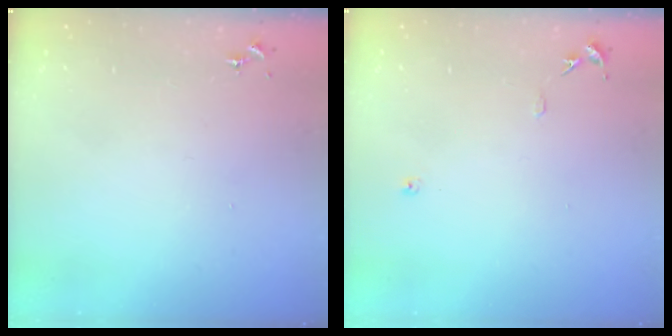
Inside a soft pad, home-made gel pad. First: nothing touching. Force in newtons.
{"total": 6.1, "press": 6.1, "slide": 0.7}